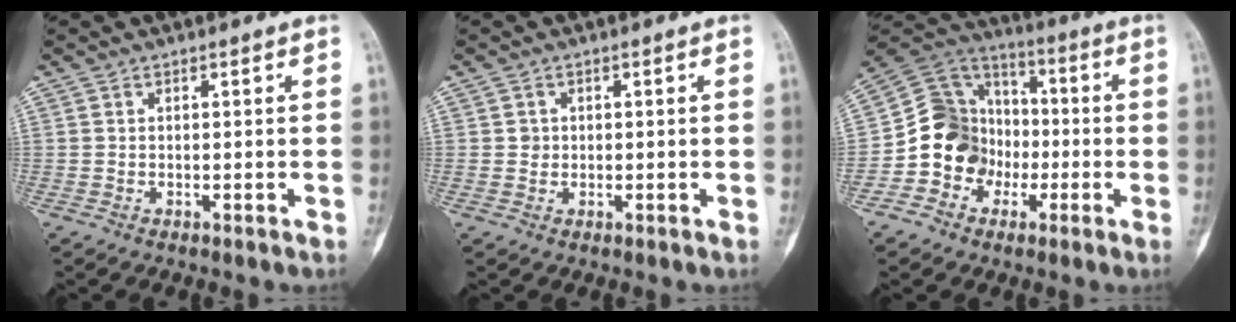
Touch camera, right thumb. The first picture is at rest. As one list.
[{"total": 1.4, "force": [0.1, 1.4, 0.3], "torque": [0.001, 0.001, 0.003]}, {"total": 13.7, "force": [-4.0, 12.1, 5.1], "torque": [-0.049, 0.065, -0.078]}]